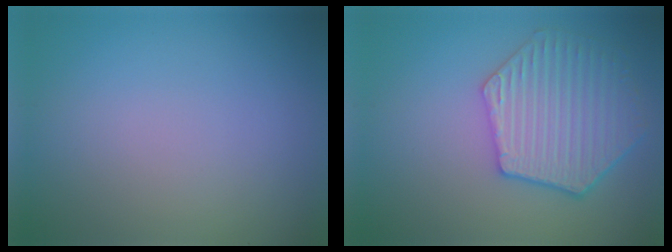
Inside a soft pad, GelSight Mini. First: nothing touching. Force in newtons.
{"total": 5.4, "press": 4.9, "slide": 2.3}